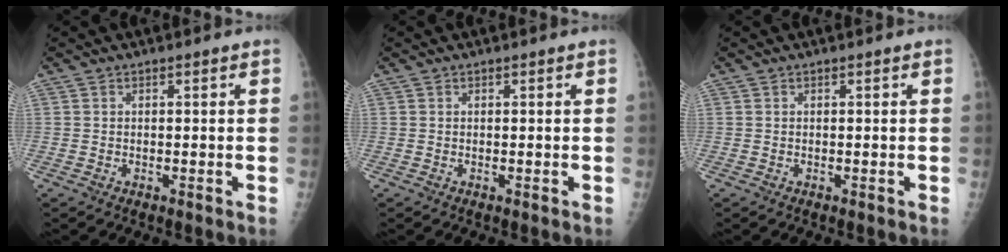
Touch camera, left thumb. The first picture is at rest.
{"total": 0.0}
{"total": 0.0}